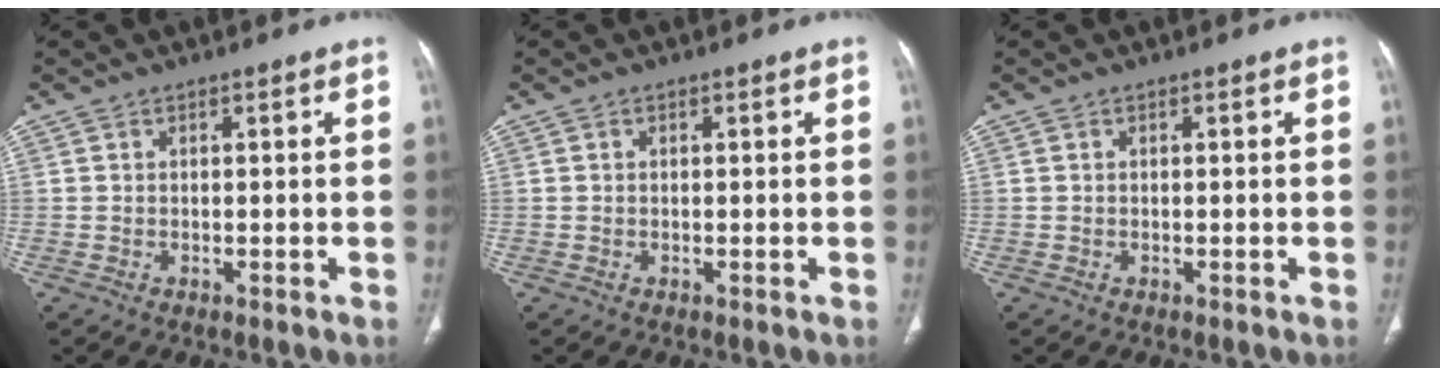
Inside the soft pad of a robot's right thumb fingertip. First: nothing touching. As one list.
[{"total": 0.0}, {"total": 0.0}]